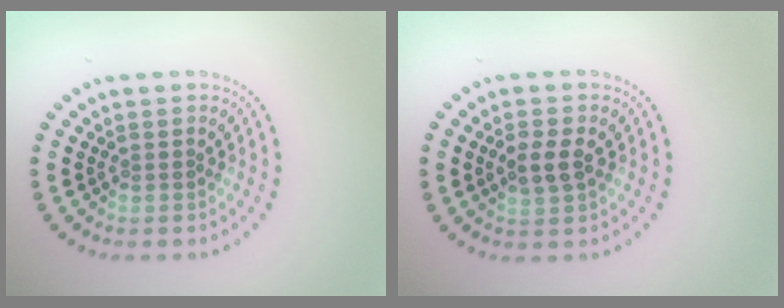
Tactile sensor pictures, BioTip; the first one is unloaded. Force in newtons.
{"total": 2.4, "press": 2.3, "slide": 0.4}